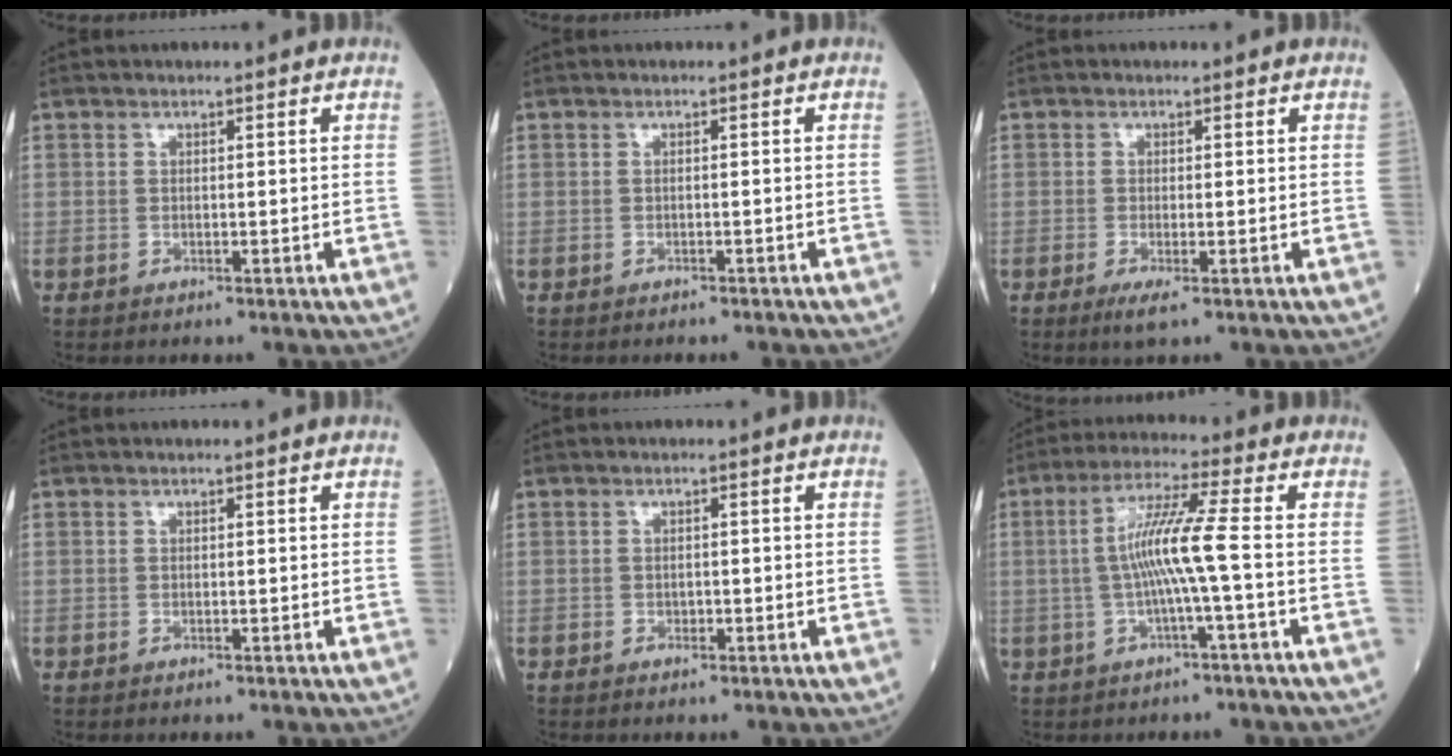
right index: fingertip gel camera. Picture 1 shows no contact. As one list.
[{"total": 1.4, "force": [-1.2, 0.3, 0.6], "torque": [-0.015, -0.003, -0.013]}, {"total": 2.2, "force": [-1.1, 0.1, 1.9], "torque": [-0.032, -0.007, -0.018]}, {"total": 0.0}, {"total": 0.6, "force": [-0.3, 0.4, 0.3], "torque": [-0.005, 0.001, -0.005]}, {"total": 7.8, "force": [-0.8, -1.1, 7.7], "torque": [-0.154, 0.010, -0.014]}]